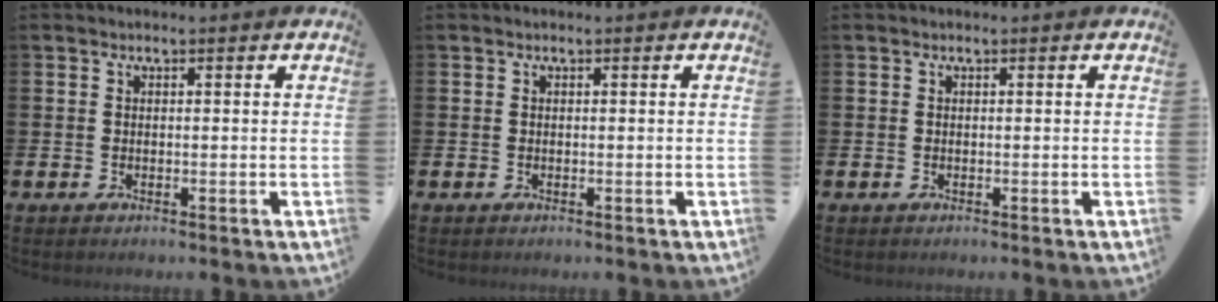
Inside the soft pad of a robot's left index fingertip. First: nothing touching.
{"total": 0.0}
{"total": 0.0}